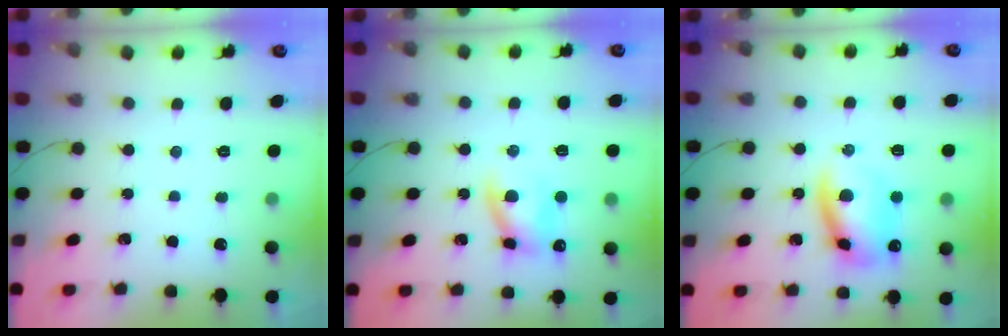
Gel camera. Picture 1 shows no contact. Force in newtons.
{"total": 9.1, "press": 8.9, "slide": 1.7}
{"total": 12.5, "press": 12.4, "slide": 2.0}